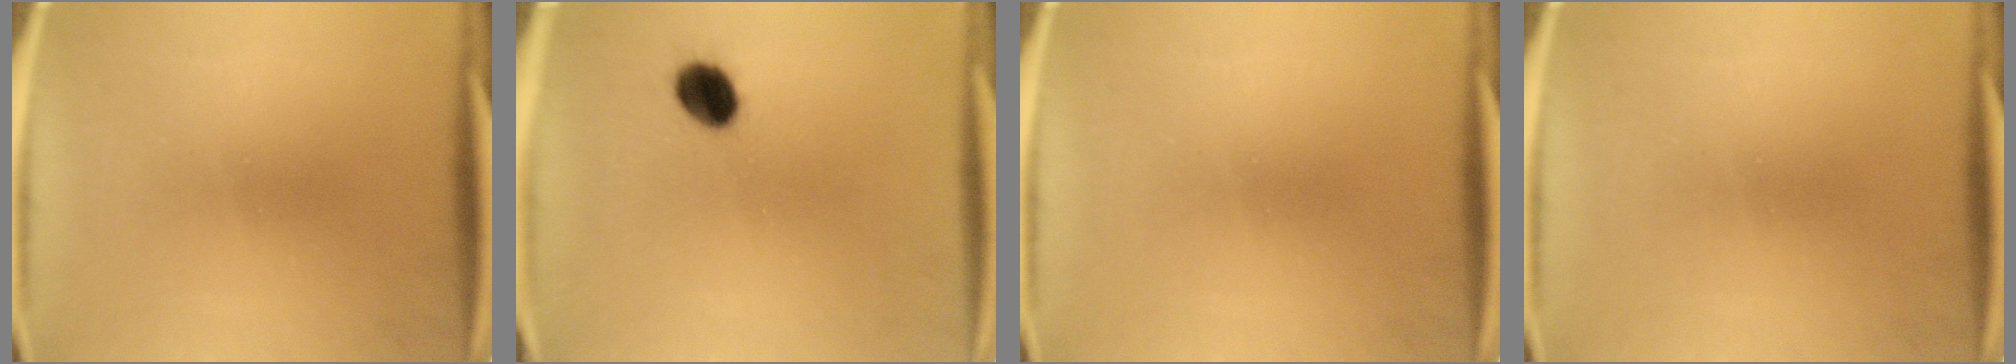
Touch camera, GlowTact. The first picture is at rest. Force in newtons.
{"total": 6.4}
{"total": 0.0}
{"total": 0.0}